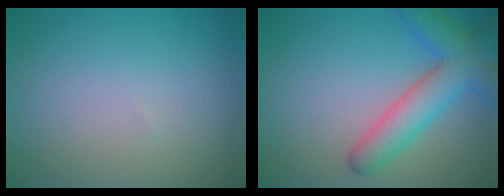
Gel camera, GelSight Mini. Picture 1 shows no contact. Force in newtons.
{"total": 5.8, "press": 5.8, "slide": 0.2}